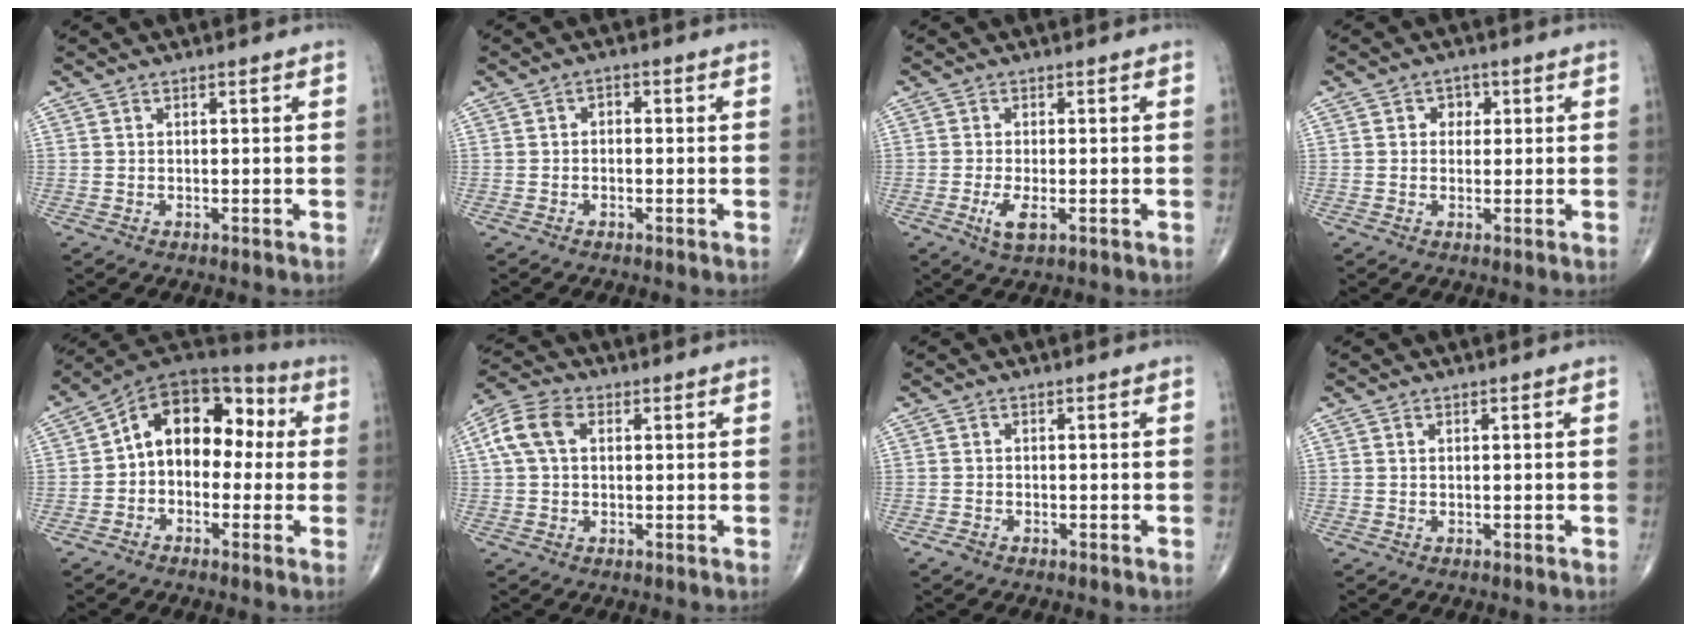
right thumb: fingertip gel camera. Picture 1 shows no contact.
{"total": 1.5, "force": [-0.2, 1.1, 1.0], "torque": [-0.005, 0.006, -0.009]}
{"total": 3.7, "force": [-1.2, 1.3, 3.2], "torque": [-0.071, -0.008, -0.021]}
{"total": 2.8, "force": [0.7, 2.4, 1.3], "torque": [0.003, 0.002, 0.004]}
{"total": 14.5, "force": [0.8, 9.9, 10.6], "torque": [-0.118, 0.054, -0.004]}
{"total": 7.5, "force": [1.7, 4.9, 5.4], "torque": [-0.121, 0.023, 0.030]}
{"total": 1.0, "force": [-0.7, 0.6, 0.4], "torque": [-0.011, 0.000, -0.015]}
{"total": 0.0}